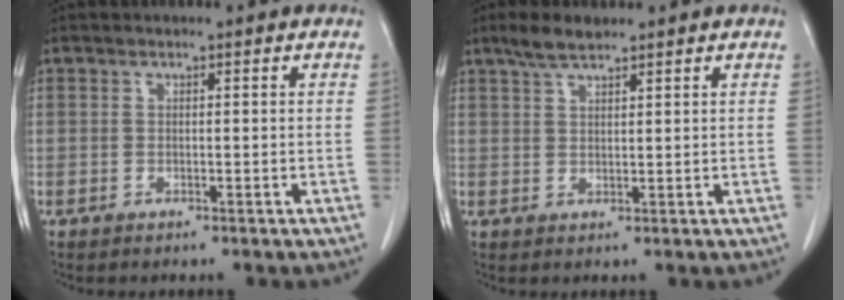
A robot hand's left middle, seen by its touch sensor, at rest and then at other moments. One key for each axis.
{"total": 3.7, "fx": 3.0, "fy": 0.7, "fz": 2.1, "tx": -0.051, "ty": 0.007, "tz": 0.060}